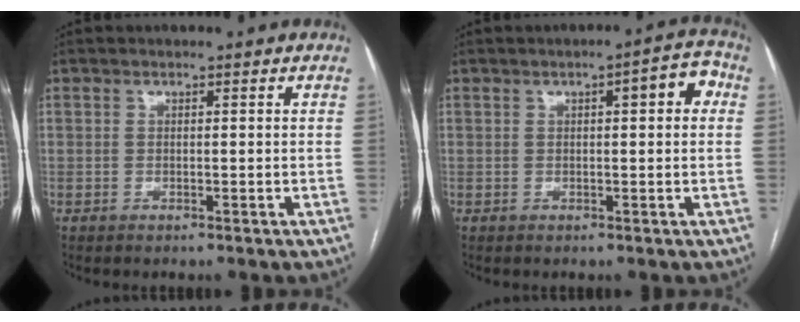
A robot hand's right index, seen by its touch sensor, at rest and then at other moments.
{"total": 5.3, "force": [1.3, 1.2, 5.0], "torque": [-0.062, 0.024, 0.013]}